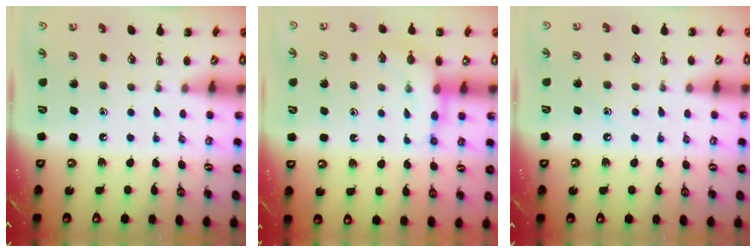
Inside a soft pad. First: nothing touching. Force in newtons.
{"total": 8.5, "press": 8.4, "slide": 0.7}
{"total": 6.8, "press": 6.6, "slide": 1.7}